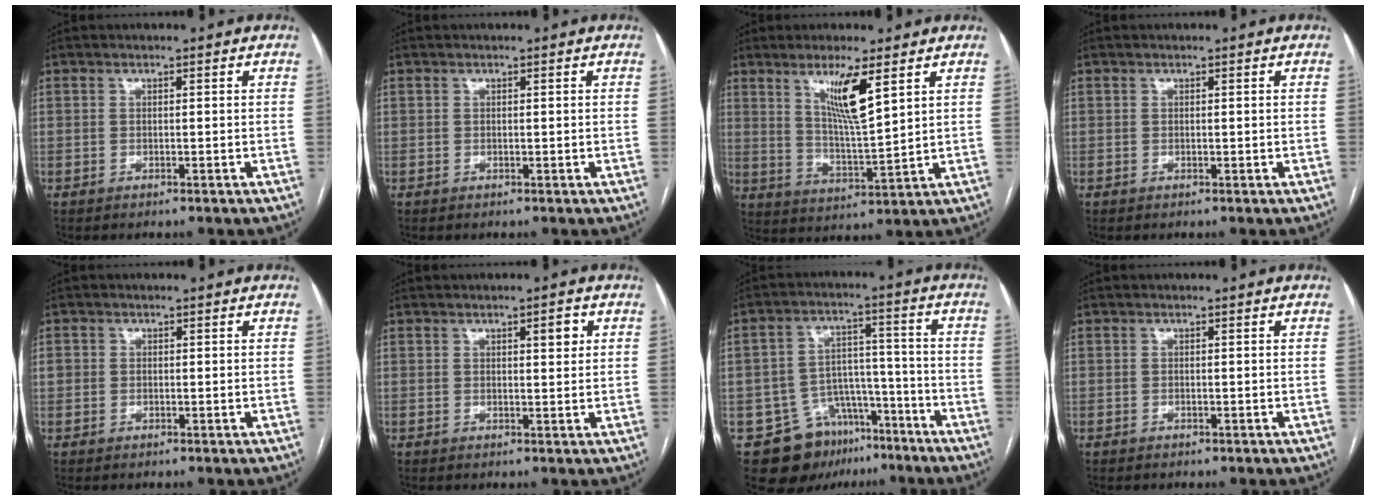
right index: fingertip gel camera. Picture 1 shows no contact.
{"total": 0.0}
{"total": 8.2, "force": [4.2, 0.2, 7.0], "torque": [-0.130, -0.016, 0.082]}
{"total": 0.0}
{"total": 1.5, "force": [0.0, 1.4, 0.5], "torque": [-0.009, 0.011, 0.004]}
{"total": 2.3, "force": [0.9, 0.6, 2.0], "torque": [-0.030, 0.000, 0.014]}
{"total": 11.9, "force": [-7.7, 8.2, 4.0], "torque": [-0.057, 0.046, -0.110]}
{"total": 0.0}